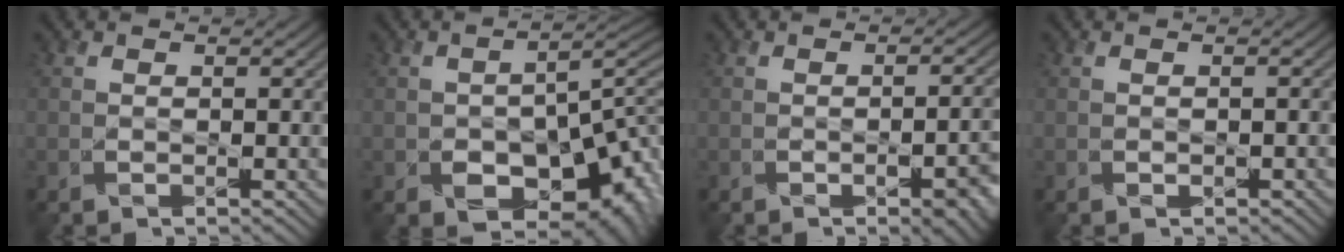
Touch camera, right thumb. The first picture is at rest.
{"total": 13.1, "force": [-4.8, 8.0, 9.3], "torque": [-0.125, -0.040, -0.054]}
{"total": 5.5, "force": [-2.0, 2.0, 4.7], "torque": [-0.055, -0.010, -0.015]}
{"total": 0.7, "force": [-0.3, 0.4, 0.5], "torque": [-0.010, -0.002, -0.003]}